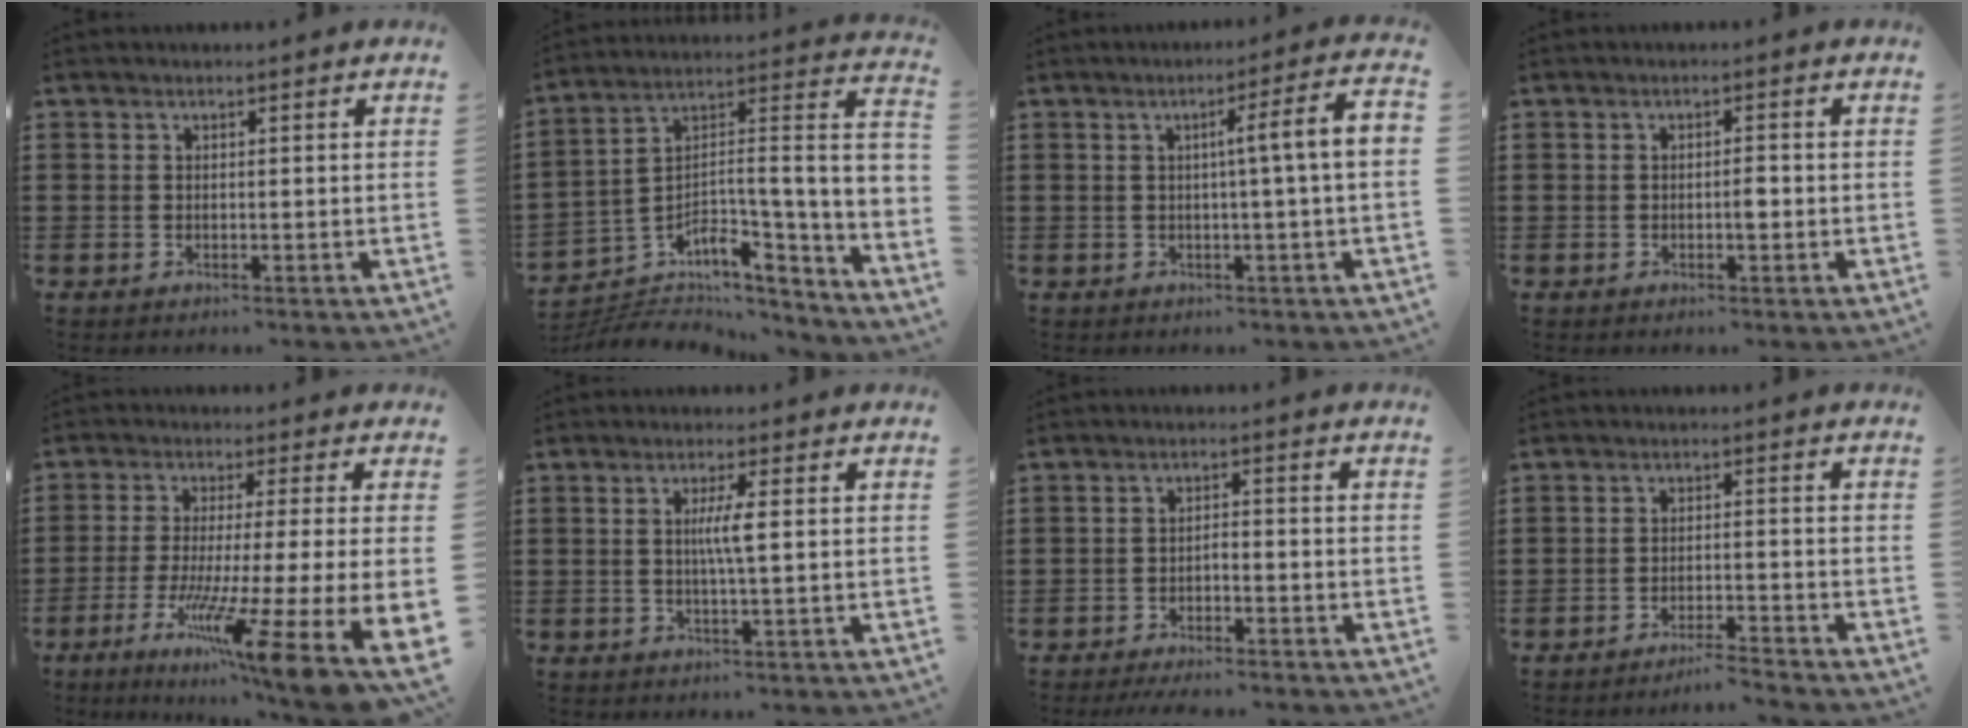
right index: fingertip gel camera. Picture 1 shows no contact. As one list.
[{"total": 6.2, "force": [-2.6, 2.1, 5.3], "torque": [-0.110, -0.035, -0.057]}, {"total": 6.1, "force": [0.2, -0.5, 6.1], "torque": [-0.103, -0.010, -0.004]}, {"total": 1.6, "force": [-0.4, 0.4, 1.5], "torque": [-0.028, 0.000, -0.008]}, {"total": 9.7, "force": [-3.9, -0.3, 8.8], "torque": [-0.165, -0.038, -0.077]}, {"total": 3.5, "force": [0.3, -0.1, 3.5], "torque": [-0.066, -0.004, 0.001]}, {"total": 2.2, "force": [-2.0, 0.1, 0.8], "torque": [-0.019, -0.001, -0.041]}, {"total": 3.0, "force": [-2.9, -0.4, 0.5], "torque": [-0.014, -0.001, -0.062]}]